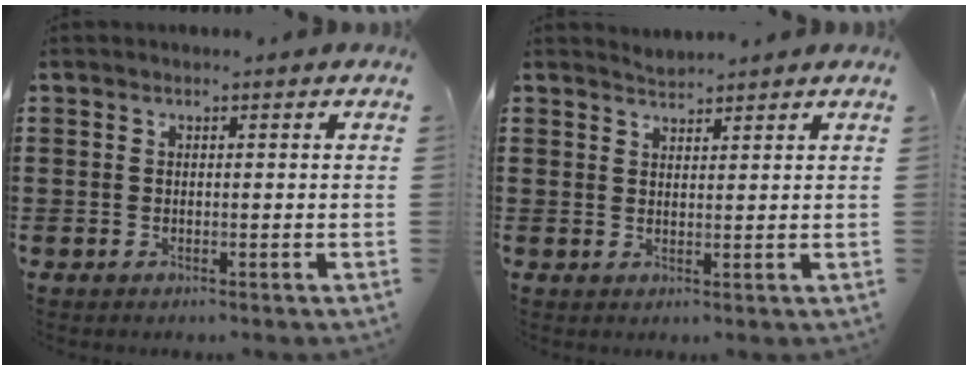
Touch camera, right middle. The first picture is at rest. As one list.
[{"total": 1.6, "force": [1.6, 0.0, -0.3], "torque": [0.001, 0.004, 0.031]}]